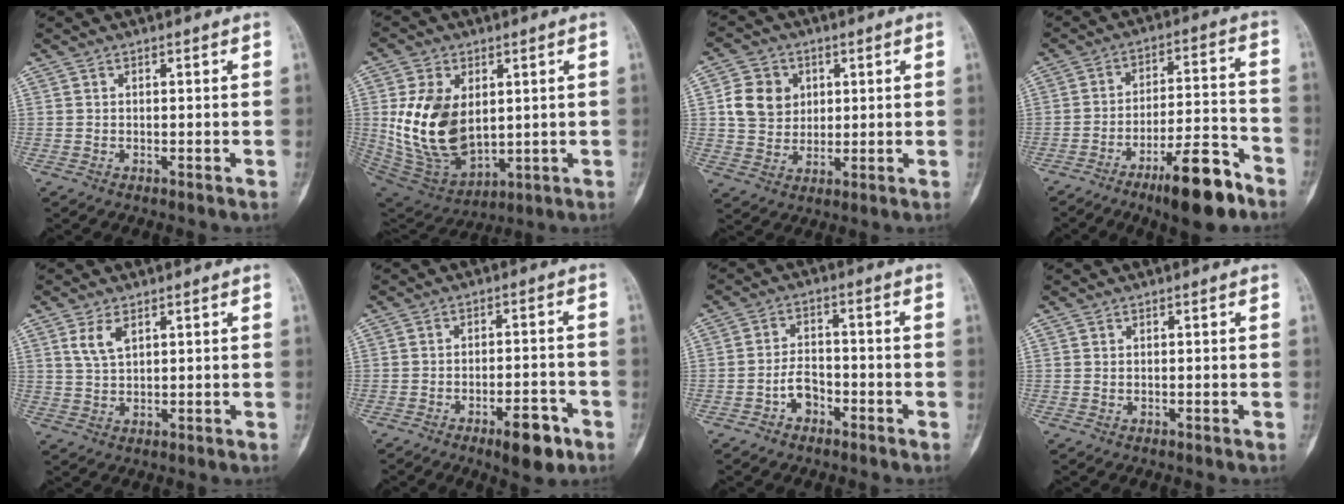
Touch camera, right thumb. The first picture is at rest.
{"total": 17.2, "force": [2.0, 11.1, 12.9], "torque": [-0.224, -0.019, 0.062]}
{"total": 8.7, "force": [2.0, 7.5, 4.0], "torque": [-0.045, -0.005, 0.039]}
{"total": 13.9, "force": [-9.0, 3.7, 9.9], "torque": [-0.153, 0.067, -0.142]}
{"total": 4.2, "force": [2.1, 2.0, 3.0], "torque": [-0.059, -0.007, 0.047]}
{"total": 7.6, "force": [-4.2, 2.8, 5.6], "torque": [-0.072, 0.020, -0.056]}
{"total": 4.6, "force": [-2.4, 3.0, 2.4], "torque": [-0.028, 0.025, -0.046]}
{"total": 0.0}